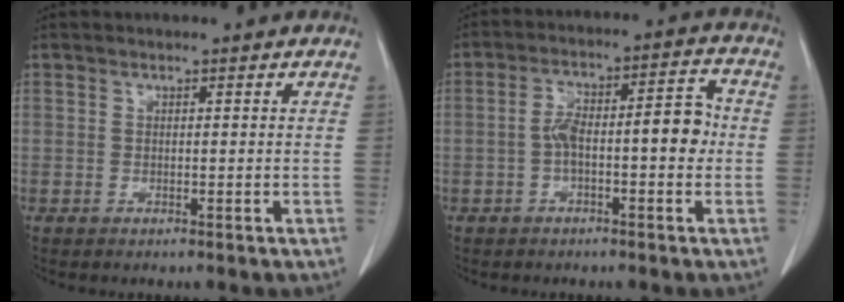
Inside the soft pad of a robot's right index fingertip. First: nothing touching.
{"total": 9.1, "force": [-1.2, 2.7, 8.6], "torque": [-0.138, 0.039, -0.018]}